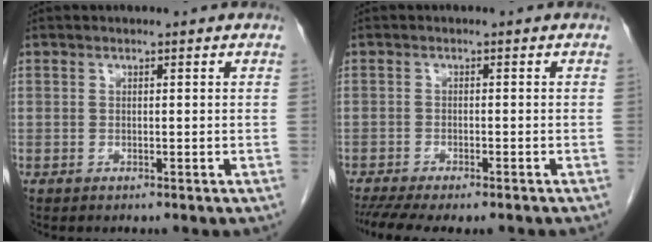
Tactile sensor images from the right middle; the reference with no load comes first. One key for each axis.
{"total": 9.6, "fx": -7.8, "fy": 2.4, "fz": 5.0, "tx": -0.080, "ty": -0.004, "tz": -0.116}